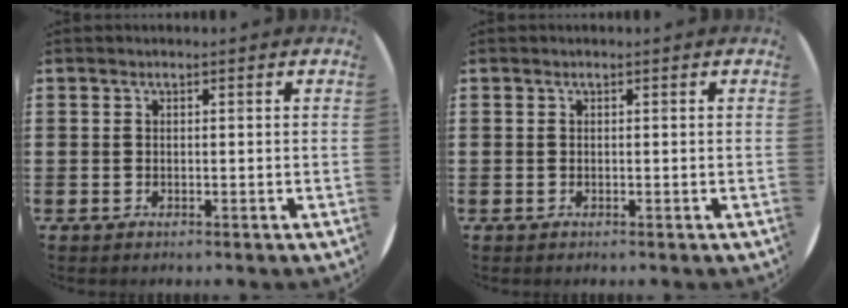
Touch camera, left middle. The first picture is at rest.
{"total": 0.0}